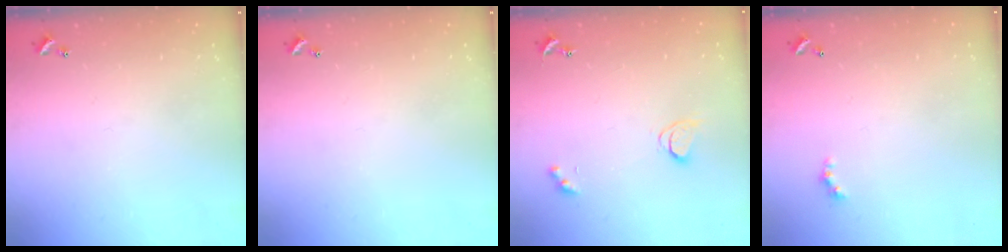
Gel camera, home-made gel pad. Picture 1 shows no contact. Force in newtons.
{"total": 0.0}
{"total": 2.3, "press": 2.3, "slide": 0.3}
{"total": 1.3, "press": 1.2, "slide": 0.4}